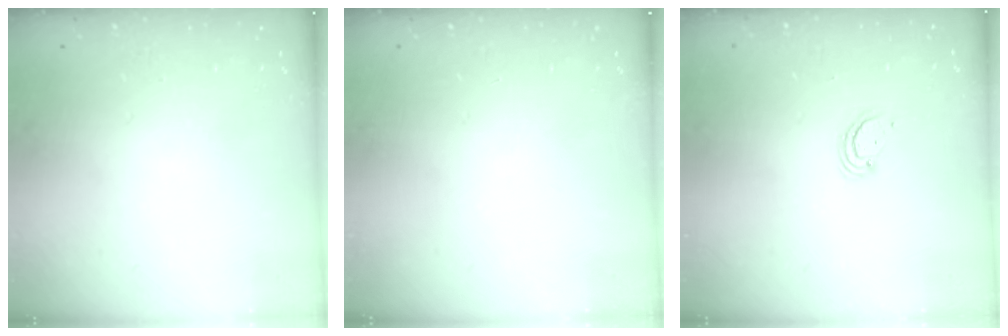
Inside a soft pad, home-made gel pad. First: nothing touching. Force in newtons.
{"total": 0.0}
{"total": 2.4, "press": 2.4, "slide": 0.2}